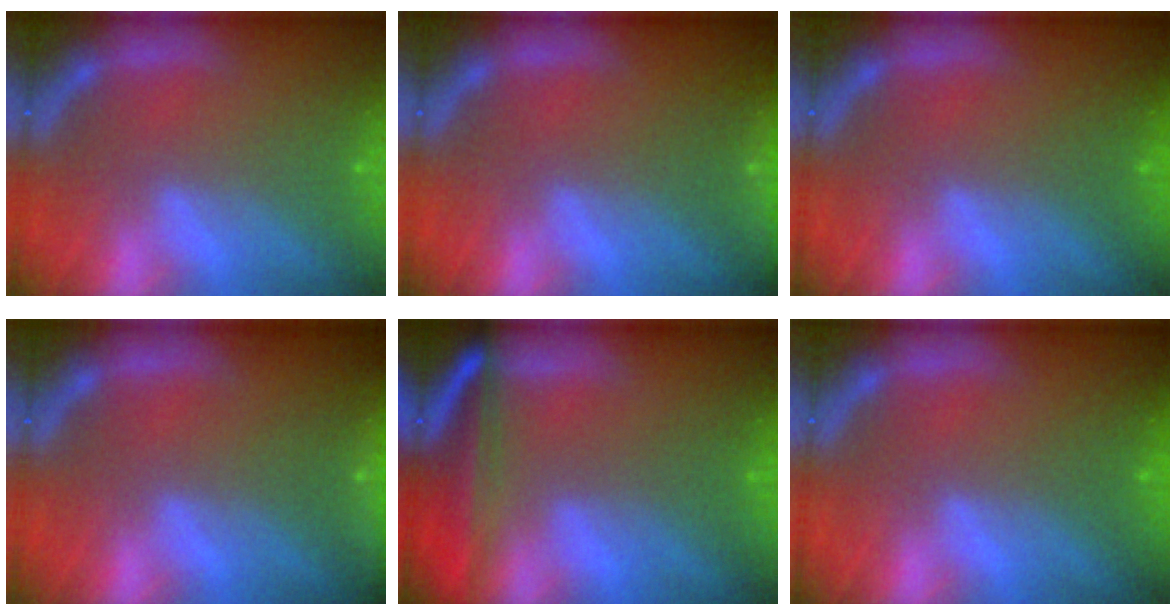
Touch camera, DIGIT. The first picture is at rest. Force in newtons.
{"total": 2.4}
{"total": 0.0}
{"total": 3.0}
{"total": 7.6}
{"total": 0.0}